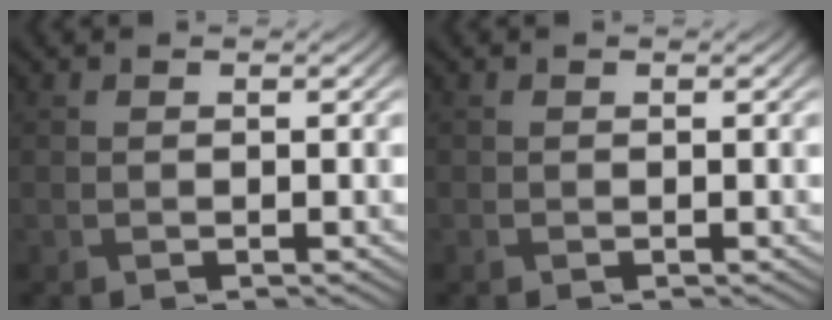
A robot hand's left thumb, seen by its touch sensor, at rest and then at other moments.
{"total": 0.0}